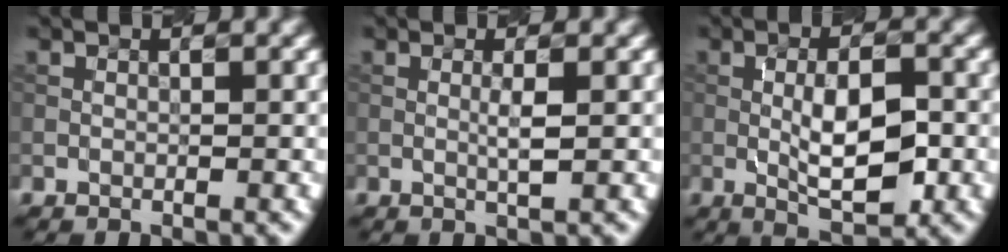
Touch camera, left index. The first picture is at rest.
{"total": 1.5, "force": [0.1, 0.1, 1.4], "torque": [-0.029, 0.002, 0.000]}
{"total": 5.8, "force": [-0.7, 2.1, 5.3], "torque": [-0.092, 0.000, -0.011]}